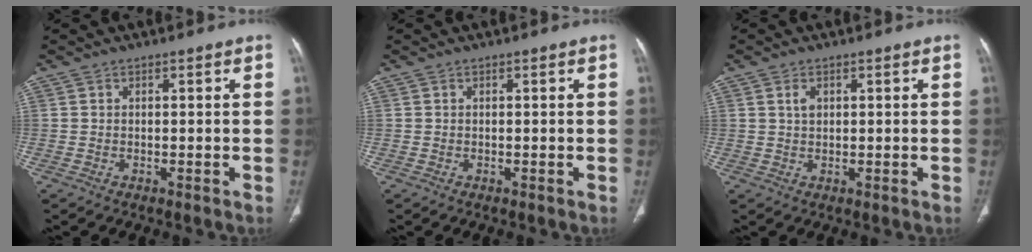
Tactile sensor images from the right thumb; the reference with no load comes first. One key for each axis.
{"total": 0.0}
{"total": 2.0, "fx": 0.7, "fy": 1.3, "fz": 1.3, "tx": -0.023, "ty": -0.001, "tz": 0.016}